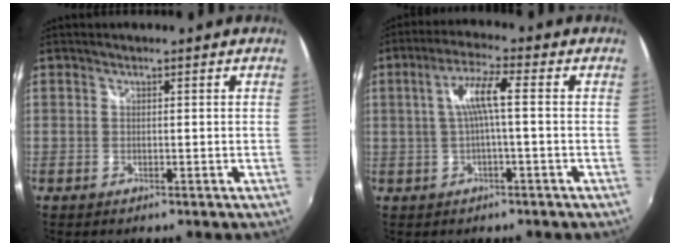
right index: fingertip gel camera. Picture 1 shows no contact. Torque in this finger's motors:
{"motor_torque": [0.51, 0.00, 0.42, 0.13]}